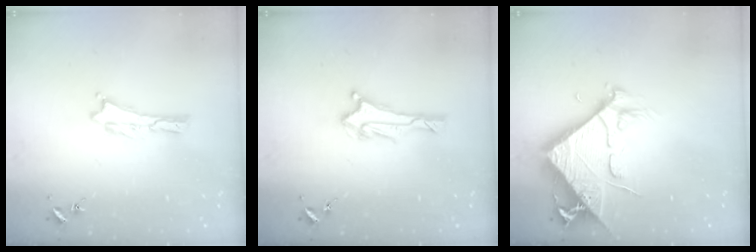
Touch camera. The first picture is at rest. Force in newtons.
{"total": 2.9, "press": 2.8, "slide": 0.7}
{"total": 6.8, "press": 6.8, "slide": 0.9}